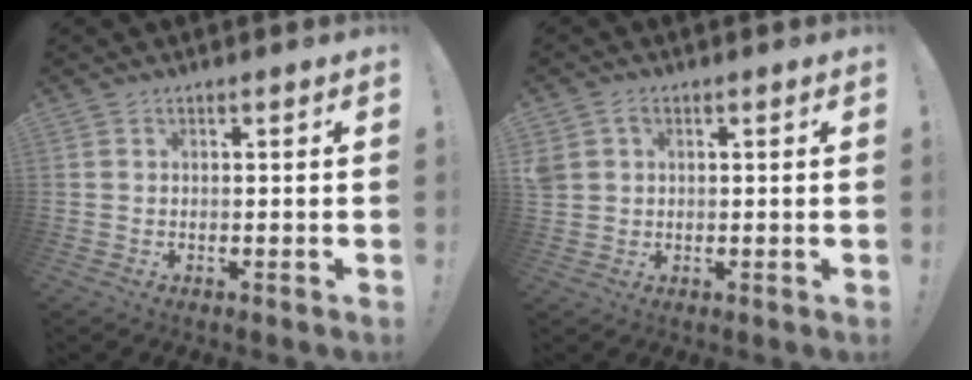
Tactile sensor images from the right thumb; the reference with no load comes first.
{"total": 3.1, "force": [1.1, 2.5, 1.4], "torque": [-0.021, 0.000, 0.023]}